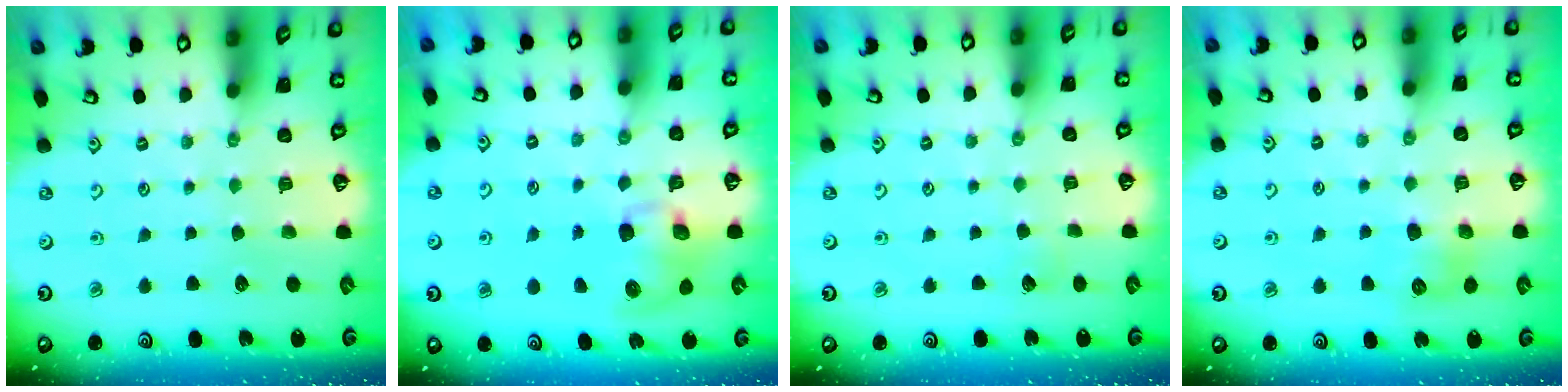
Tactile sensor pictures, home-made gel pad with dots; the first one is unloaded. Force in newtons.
{"total": 8.8, "press": 8.7, "slide": 1.2}
{"total": 1.8, "press": 1.8, "slide": 0.2}
{"total": 7.1, "press": 7.0, "slide": 0.4}